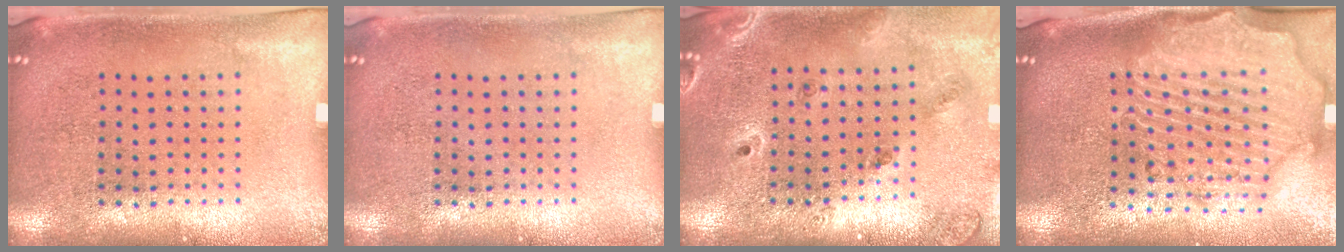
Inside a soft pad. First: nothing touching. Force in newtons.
{"total": 0.0}
{"total": 1.4, "press": 1.3, "slide": 0.4}
{"total": 3.1, "press": 2.6, "slide": 1.5}